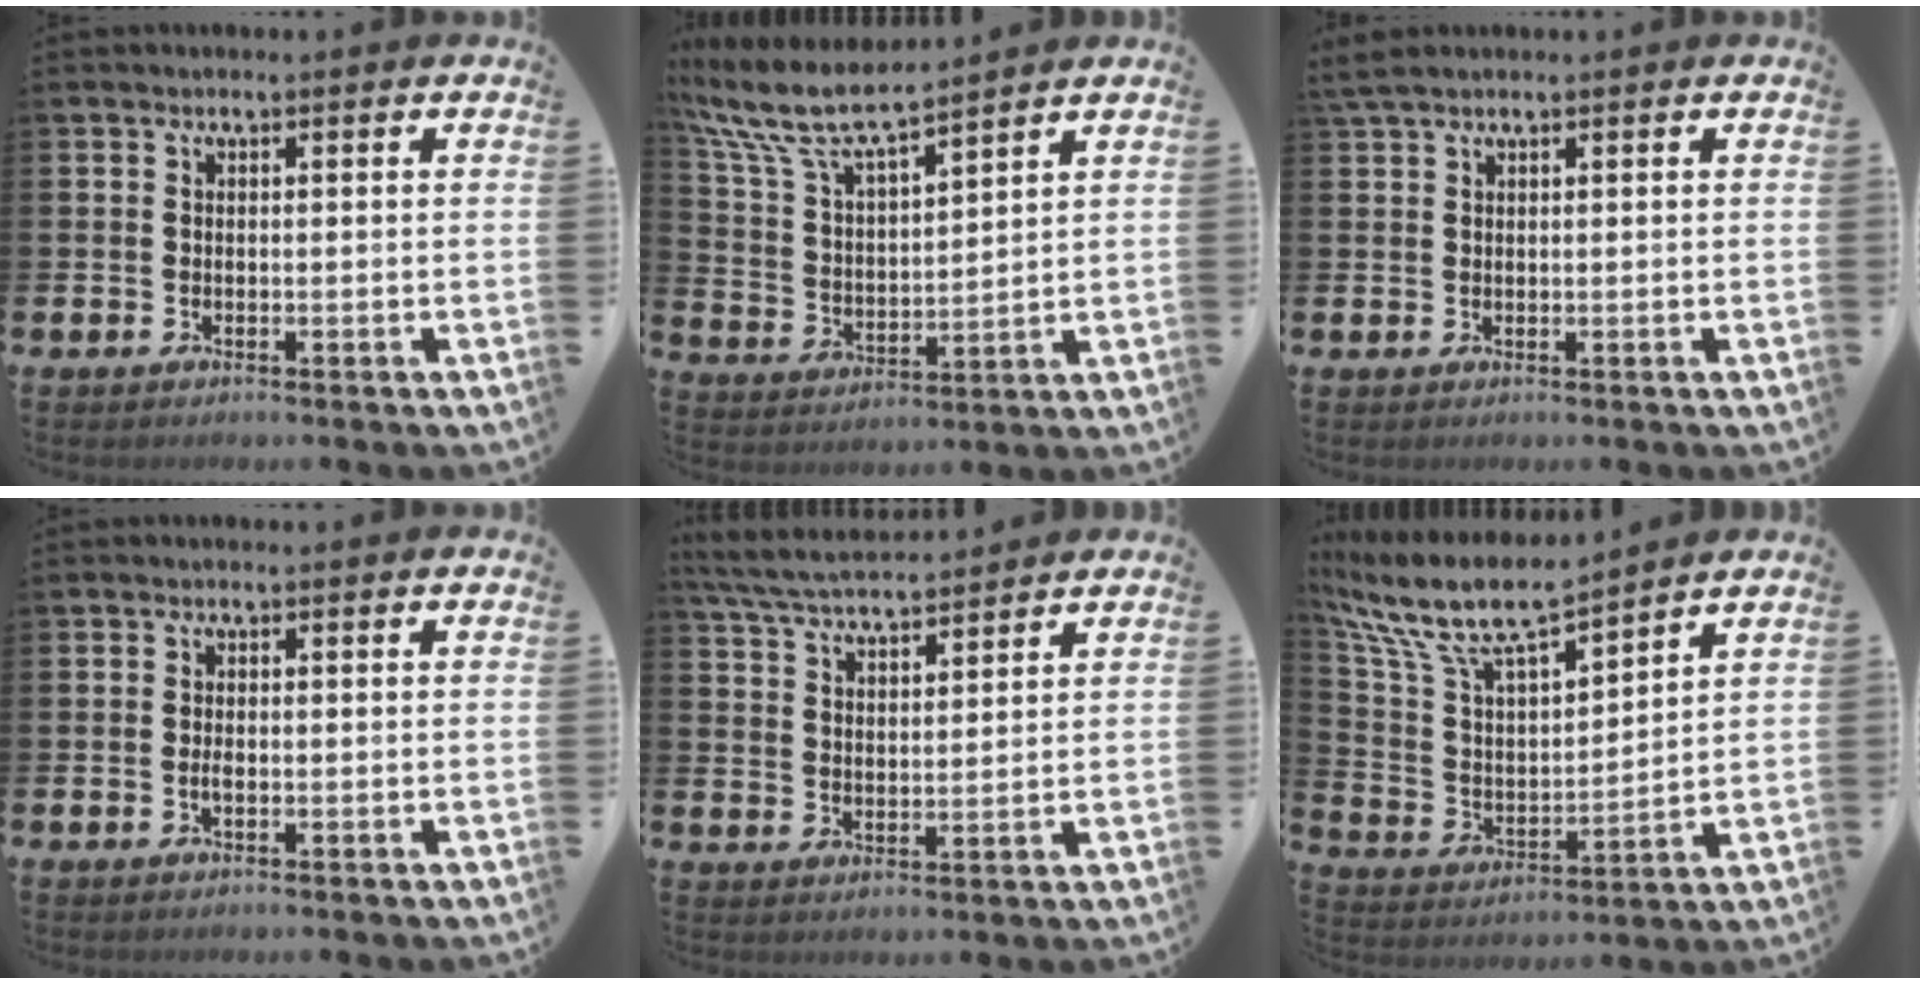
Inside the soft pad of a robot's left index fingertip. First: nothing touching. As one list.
[{"total": 8.7, "force": [7.8, 1.6, 3.5], "torque": [-0.107, -0.040, 0.138]}, {"total": 1.9, "force": [1.6, 0.4, 1.0], "torque": [-0.029, 0.008, 0.031]}, {"total": 1.2, "force": [-0.4, 0.4, 1.0], "torque": [-0.017, -0.001, -0.008]}, {"total": 5.6, "force": [5.4, 0.5, 1.2], "torque": [-0.048, -0.027, 0.098]}, {"total": 10.0, "force": [8.6, 2.1, 4.8], "torque": [-0.136, -0.052, 0.147]}]